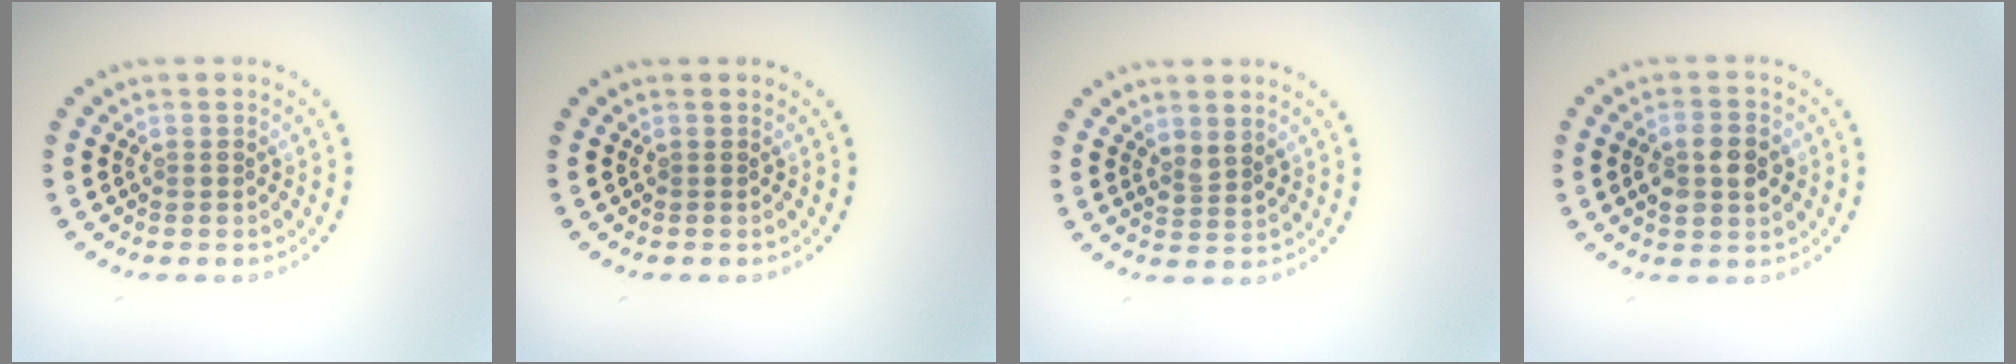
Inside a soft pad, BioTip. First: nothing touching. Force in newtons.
{"total": 0.0}
{"total": 1.4, "press": 1.1, "slide": 0.8}
{"total": 3.7, "press": 3.7, "slide": 0.2}